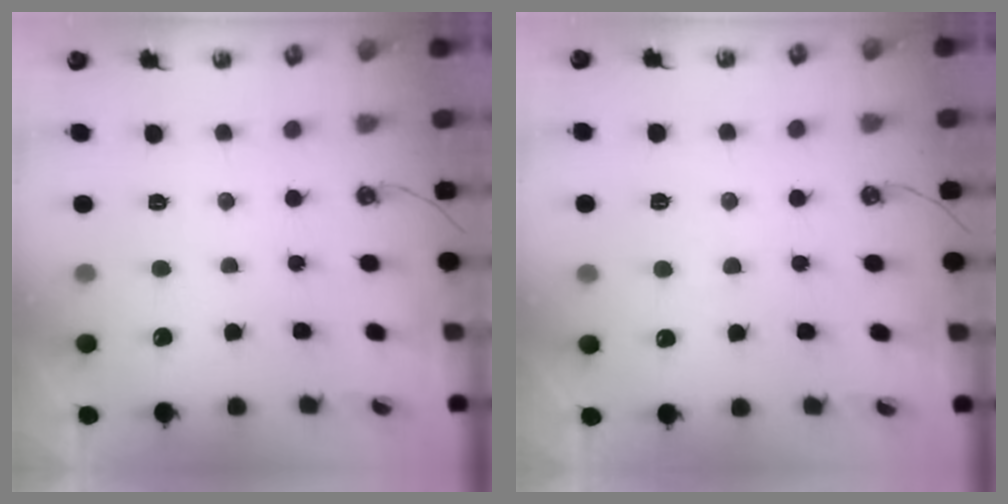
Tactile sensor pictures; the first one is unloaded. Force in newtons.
{"total": 0.5, "press": 0.0, "slide": 0.5}